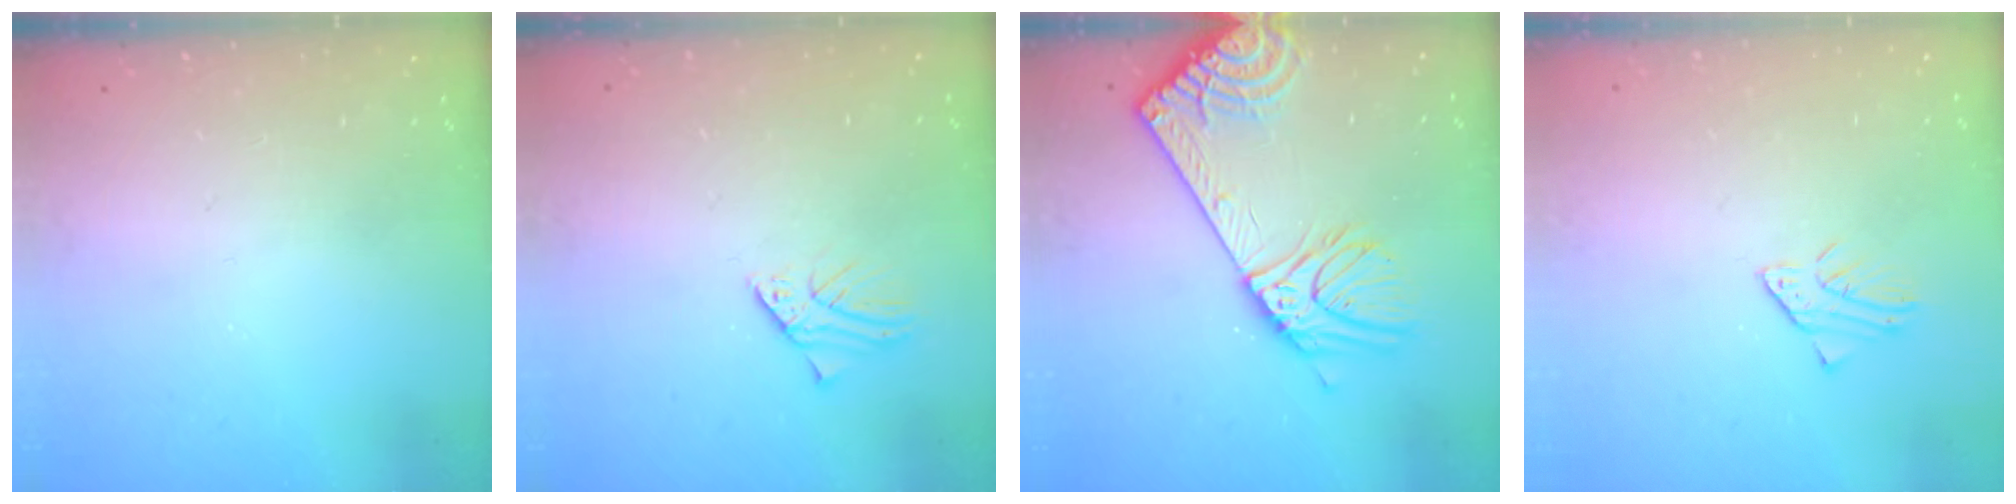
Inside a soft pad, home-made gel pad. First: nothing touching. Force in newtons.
{"total": 1.2, "press": 1.2, "slide": 0.1}
{"total": 16.6, "press": 16.2, "slide": 4.0}
{"total": 1.2, "press": 1.2, "slide": 0.1}